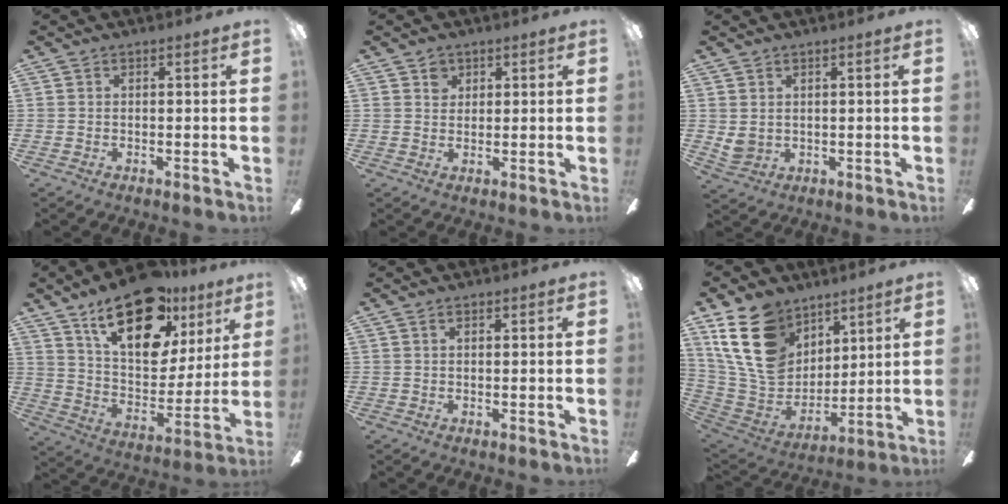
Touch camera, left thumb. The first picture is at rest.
{"total": 2.8, "force": [1.7, 2.2, 0.3], "torque": [0.004, -0.001, 0.028]}
{"total": 3.1, "force": [1.7, 2.5, 0.7], "torque": [-0.018, -0.006, 0.033]}
{"total": 22.6, "force": [14.6, 11.1, 13.2], "torque": [-0.202, -0.084, 0.255]}
{"total": 0.5, "force": [0.4, 0.2, -0.2], "torque": [0.002, 0.000, 0.008]}
{"total": 20.7, "force": [10.7, 14.6, 10.1], "torque": [-0.214, -0.045, 0.204]}